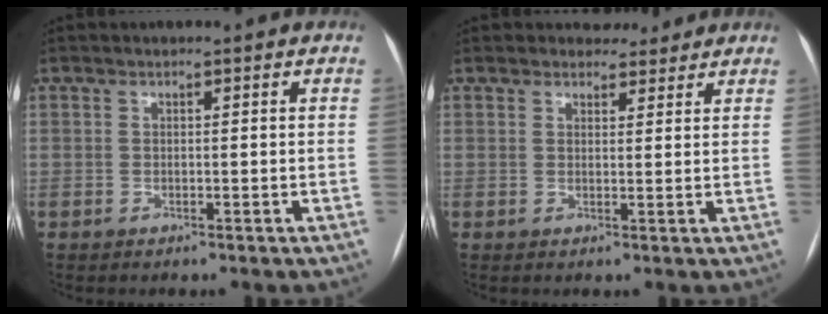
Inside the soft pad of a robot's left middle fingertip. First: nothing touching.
{"total": 3.2, "force": [2.8, 1.5, -0.2], "torque": [0.006, 0.000, 0.032]}